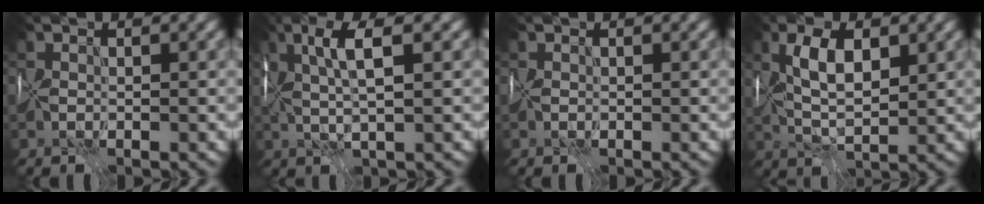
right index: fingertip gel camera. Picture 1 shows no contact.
{"total": 4.5, "force": [1.5, 0.7, 4.2], "torque": [-0.086, 0.005, 0.028]}
{"total": 0.0}
{"total": 5.2, "force": [1.5, 2.2, 4.5], "torque": [-0.089, 0.006, 0.027]}